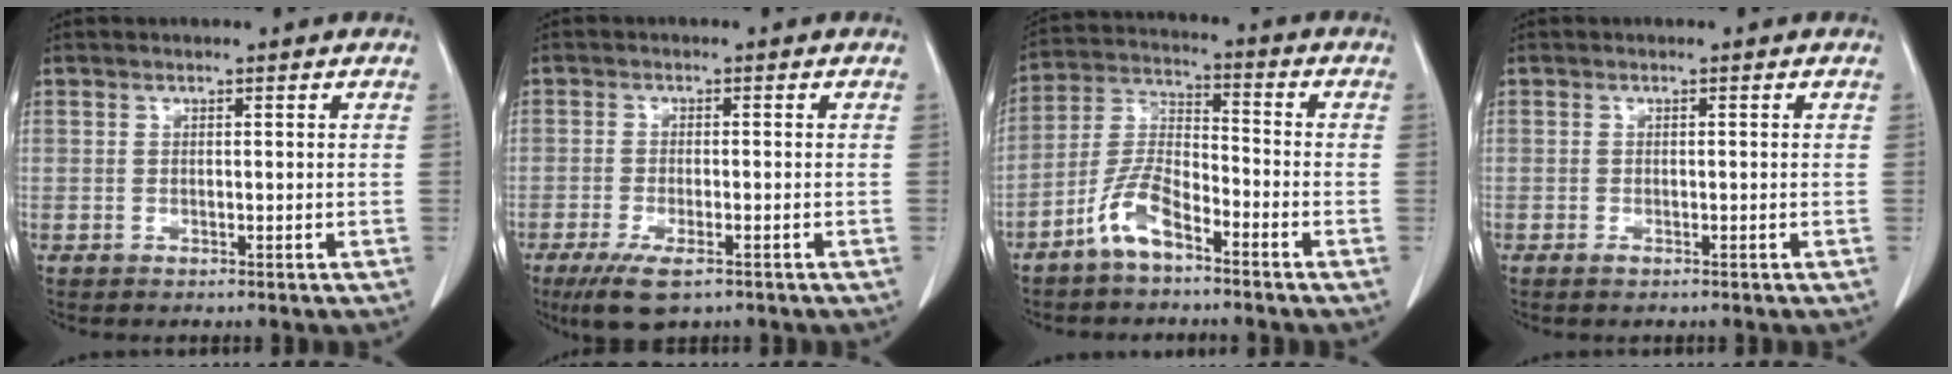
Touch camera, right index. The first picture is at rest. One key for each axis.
{"total": 6.4, "fx": -4.1, "fy": 1.7, "fz": 4.6, "tx": -0.083, "ty": -0.016, "tz": -0.066}
{"total": 8.0, "fx": -5.2, "fy": 2.4, "fz": 5.5, "tx": -0.127, "ty": 0.006, "tz": -0.108}
{"total": 0.8, "fx": -0.5, "fy": 0.1, "fz": 0.6, "tx": -0.010, "ty": -0.001, "tz": -0.008}